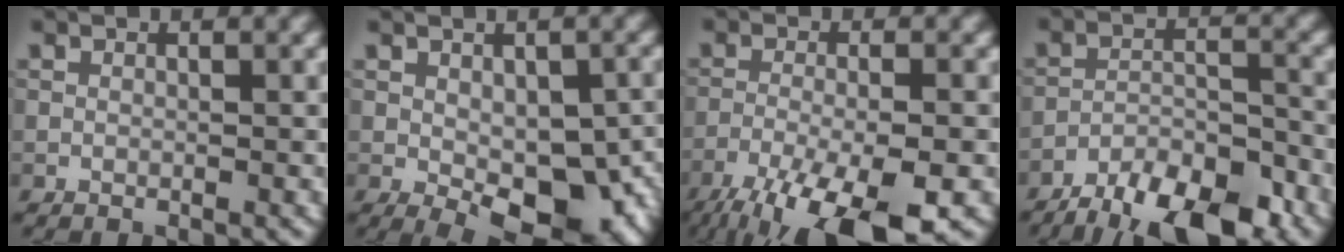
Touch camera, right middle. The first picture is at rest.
{"total": 10.2, "force": [-3.3, 5.2, 8.1], "torque": [-0.119, -0.027, -0.033]}
{"total": 10.6, "force": [-7.2, 2.9, 7.2], "torque": [-0.134, -0.042, -0.114]}
{"total": 9.6, "force": [-7.7, 2.9, 4.9], "torque": [-0.063, -0.005, -0.127]}